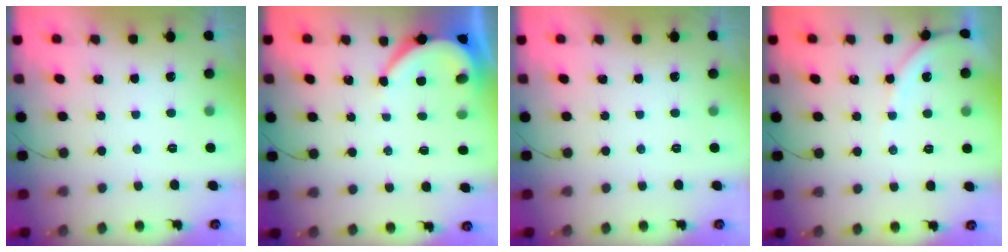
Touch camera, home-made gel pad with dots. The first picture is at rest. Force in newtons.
{"total": 5.3, "press": 5.2, "slide": 0.6}
{"total": 0.0}
{"total": 5.4, "press": 5.3, "slide": 0.8}